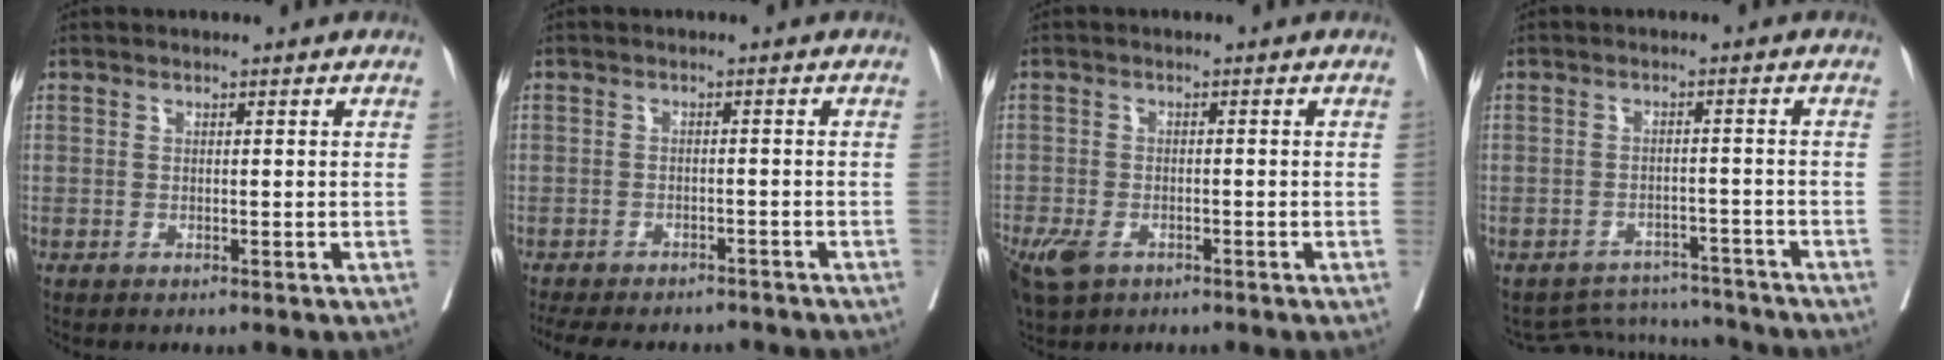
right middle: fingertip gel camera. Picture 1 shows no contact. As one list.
[{"total": 11.8, "force": [-10.3, 4.4, 3.8], "torque": [-0.071, 0.000, -0.132]}, {"total": 8.9, "force": [-5.2, 5.3, 4.9], "torque": [-0.124, -0.014, -0.083]}, {"total": 7.7, "force": [-7.5, 1.5, -1.2], "torque": [0.019, 0.022, -0.102]}]